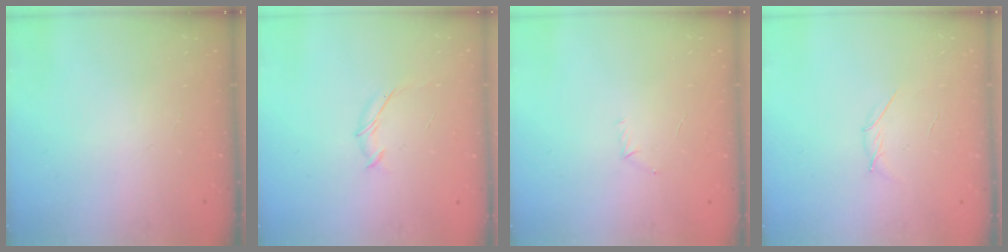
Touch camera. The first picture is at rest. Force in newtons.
{"total": 5.3, "press": 5.1, "slide": 1.0}
{"total": 4.7, "press": 4.5, "slide": 1.3}
{"total": 3.3, "press": 3.2, "slide": 0.8}